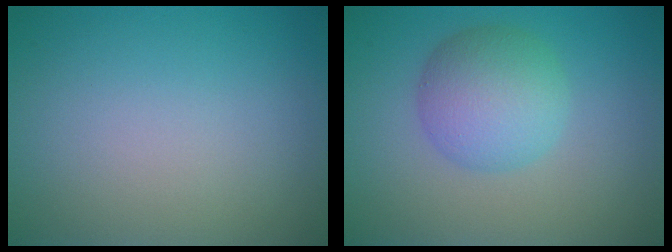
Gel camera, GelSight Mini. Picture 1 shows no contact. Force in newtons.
{"total": 4.9, "press": 4.9, "slide": 0.1}